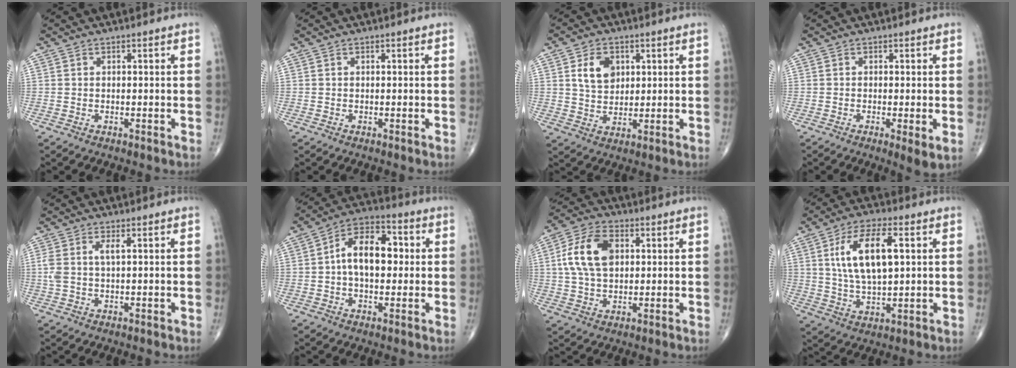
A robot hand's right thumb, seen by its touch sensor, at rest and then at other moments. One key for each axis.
{"total": 0.0}
{"total": 6.3, "fx": 2.4, "fy": 4.7, "fz": 3.5, "tx": -0.037, "ty": -0.015, "tz": 0.045}
{"total": 3.3, "fx": -0.8, "fy": 0.6, "fz": 3.2, "tx": -0.061, "ty": -0.014, "tz": -0.016}
{"total": 3.5, "fx": 0.9, "fy": 1.3, "fz": 3.1, "tx": -0.083, "ty": 0.013, "tz": 0.022}
{"total": 12.0, "fx": 0.8, "fy": 7.0, "fz": 9.6, "tx": -0.144, "ty": 0.028, "tz": 0.003}
{"total": 11.4, "fx": 2.2, "fy": 7.1, "fz": 8.7, "tx": -0.162, "ty": 0.011, "tz": 0.039}
{"total": 12.9, "fx": 3.1, "fy": 5.5, "fz": 11.2, "tx": -0.206, "ty": -0.002, "tz": 0.060}